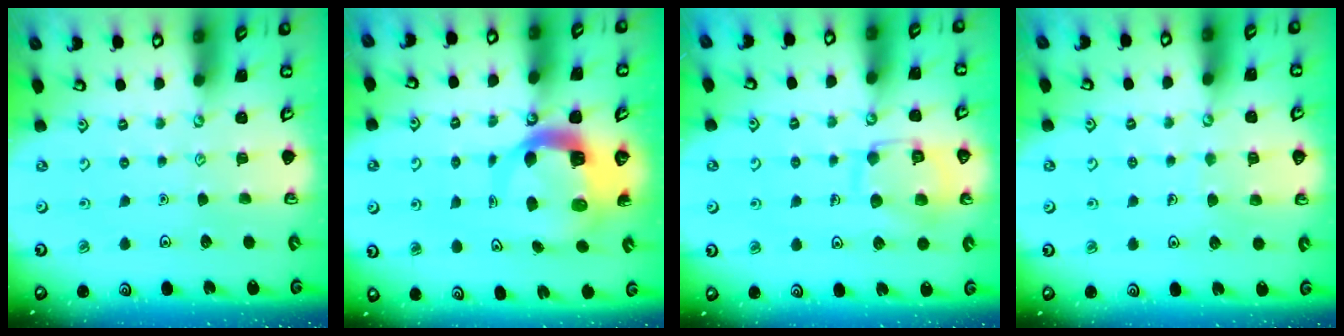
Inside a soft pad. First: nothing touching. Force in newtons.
{"total": 8.4, "press": 8.3, "slide": 1.0}
{"total": 12.5, "press": 12.5, "slide": 1.0}
{"total": 4.5, "press": 4.5, "slide": 0.3}